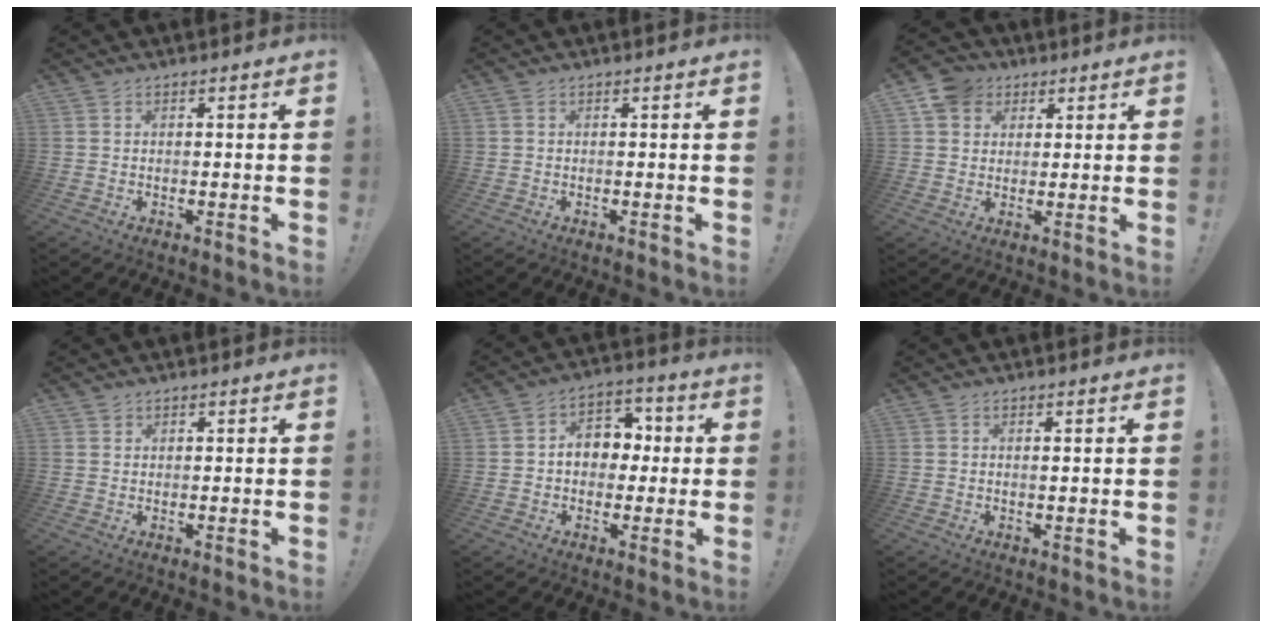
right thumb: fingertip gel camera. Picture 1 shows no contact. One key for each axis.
{"total": 0.0}
{"total": 7.4, "fx": 3.3, "fy": 6.3, "fz": 1.8, "tx": -0.033, "ty": -0.013, "tz": 0.068}
{"total": 0.8, "fx": 0.6, "fy": 0.6, "fz": 0.1, "tx": -0.001, "ty": 0.000, "tz": 0.011}
{"total": 9.6, "fx": 0.4, "fy": 7.9, "fz": 5.4, "tx": -0.068, "ty": 0.010, "tz": 0.012}
{"total": 0.8, "fx": 0.5, "fy": -0.3, "fz": 0.5, "tx": 0.004, "ty": -0.008, "tz": 0.006}